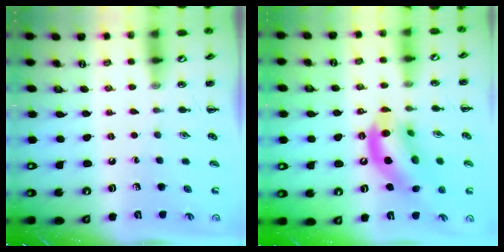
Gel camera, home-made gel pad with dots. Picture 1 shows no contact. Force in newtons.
{"total": 14.9, "press": 14.6, "slide": 3.0}